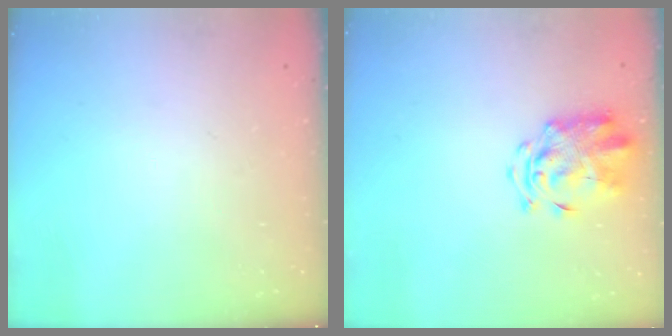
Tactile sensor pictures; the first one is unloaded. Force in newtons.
{"total": 3.3, "press": 3.2, "slide": 0.8}